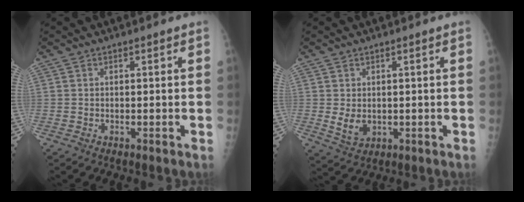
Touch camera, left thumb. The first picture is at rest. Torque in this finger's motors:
{"motor_torque": [0.52, 0.38, 0.31, -0.11, 0.03]}